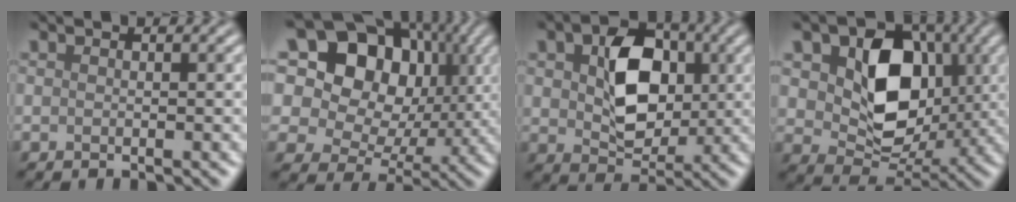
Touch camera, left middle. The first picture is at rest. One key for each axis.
{"total": 14.2, "fx": 5.9, "fy": 10.7, "fz": 7.2, "tx": -0.157, "ty": 0.070, "tz": 0.097}
{"total": 6.4, "fx": 1.2, "fy": 4.4, "fz": 4.5, "tx": -0.092, "ty": 0.007, "tz": 0.030}
{"total": 8.3, "fx": 1.7, "fy": 6.2, "fz": 5.3, "tx": -0.114, "ty": -0.008, "tz": 0.044}